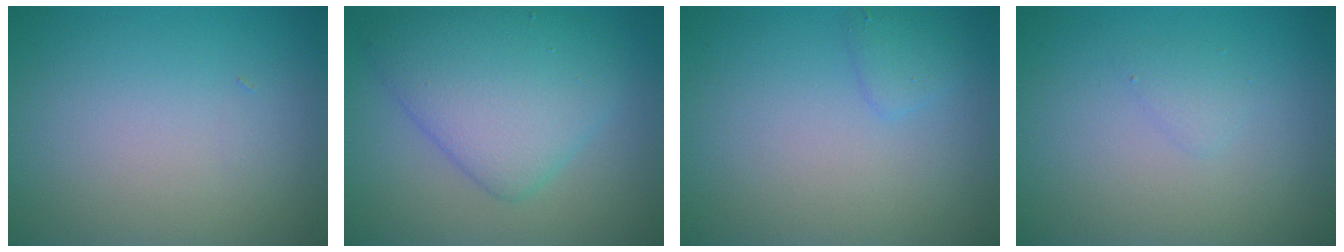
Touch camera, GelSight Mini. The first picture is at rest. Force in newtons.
{"total": 6.5, "press": 6.5, "slide": 0.3}
{"total": 1.2, "press": 1.2, "slide": 0.1}
{"total": 0.8, "press": 0.8, "slide": 0.1}